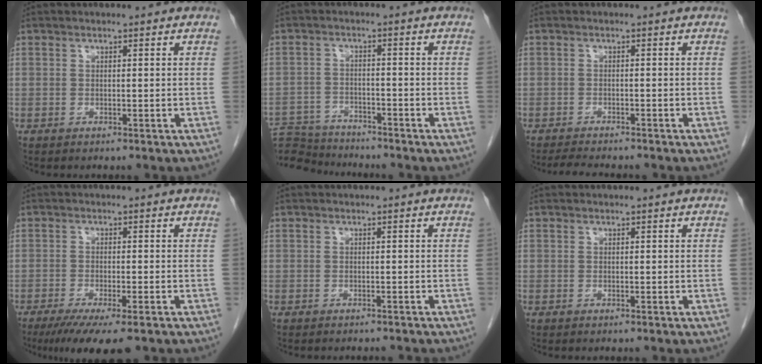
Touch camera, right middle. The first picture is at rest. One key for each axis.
{"total": 10.2, "fx": -9.9, "fy": 1.9, "fz": 1.5, "tx": -0.035, "ty": 0.005, "tz": -0.166}
{"total": 5.0, "fx": -4.5, "fy": 0.7, "fz": 2.0, "tx": -0.032, "ty": -0.013, "tz": -0.068}
{"total": 8.1, "fx": -5.7, "fy": 1.0, "fz": 5.8, "tx": -0.087, "ty": -0.020, "tz": -0.087}
{"total": 3.3, "fx": -3.2, "fy": 0.5, "fz": 0.9, "tx": -0.015, "ty": -0.007, "tz": -0.038}
{"total": 0.0}